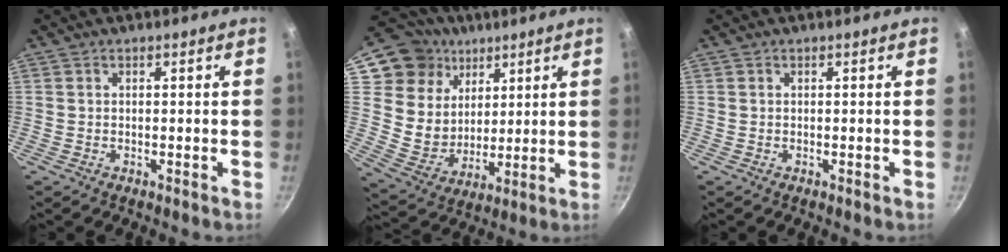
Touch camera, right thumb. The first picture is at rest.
{"total": 15.8, "force": [7.8, 12.9, 5.0], "torque": [-0.052, -0.027, 0.150]}
{"total": 0.0}